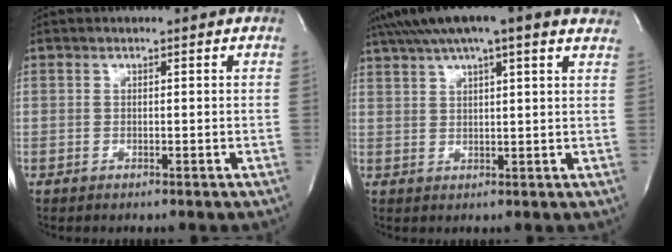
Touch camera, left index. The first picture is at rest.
{"total": 16.0, "force": [12.5, 2.1, 9.9], "torque": [-0.168, 0.053, 0.166]}